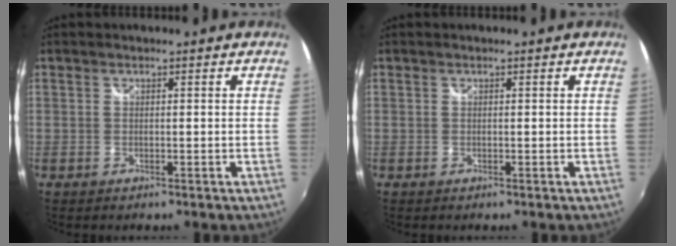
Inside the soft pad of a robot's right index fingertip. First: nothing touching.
{"total": 0.0}